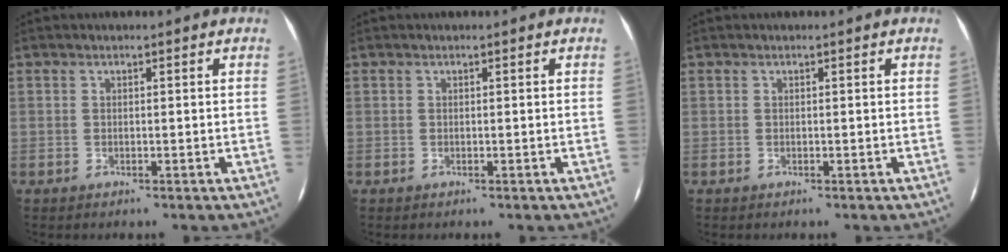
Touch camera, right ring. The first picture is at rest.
{"total": 0.0}
{"total": 0.0}